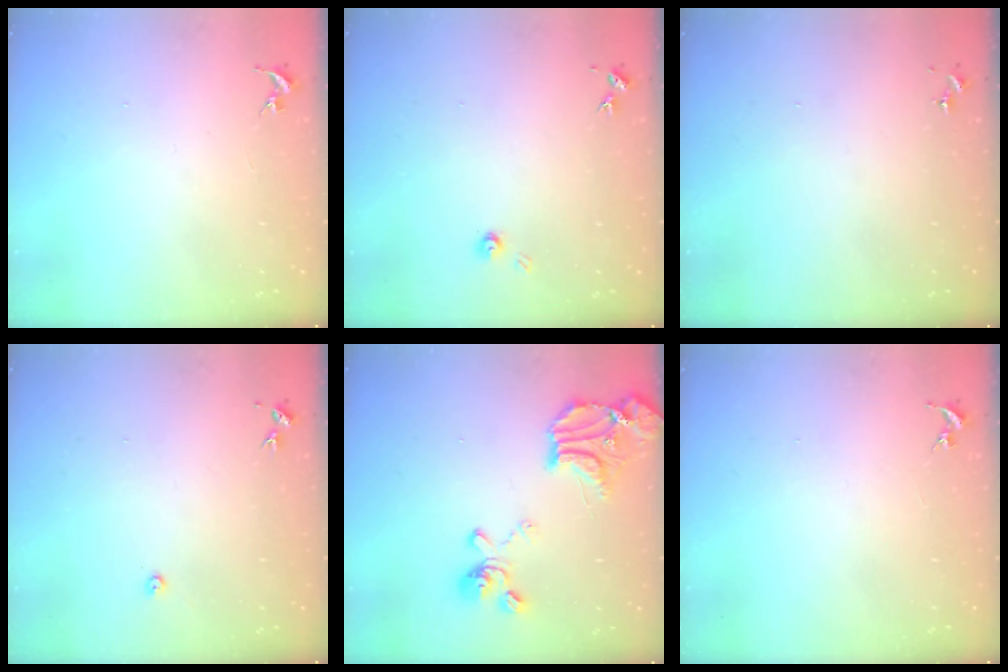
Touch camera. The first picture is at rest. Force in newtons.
{"total": 3.5, "press": 3.5, "slide": 0.4}
{"total": 0.0}
{"total": 2.2, "press": 2.2, "slide": 0.3}
{"total": 19.3, "press": 19.2, "slide": 2.2}
{"total": 0.0}